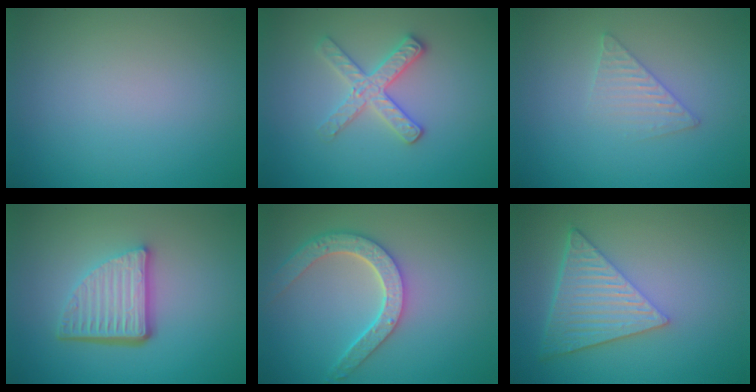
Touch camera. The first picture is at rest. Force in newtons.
{"total": 2.9, "press": 2.8, "slide": 0.8}
{"total": 2.0, "press": 2.0, "slide": 0.2}
{"total": 5.4, "press": 3.7, "slide": 3.9}
{"total": 4.5, "press": 3.8, "slide": 2.5}
{"total": 6.6, "press": 4.6, "slide": 4.7}